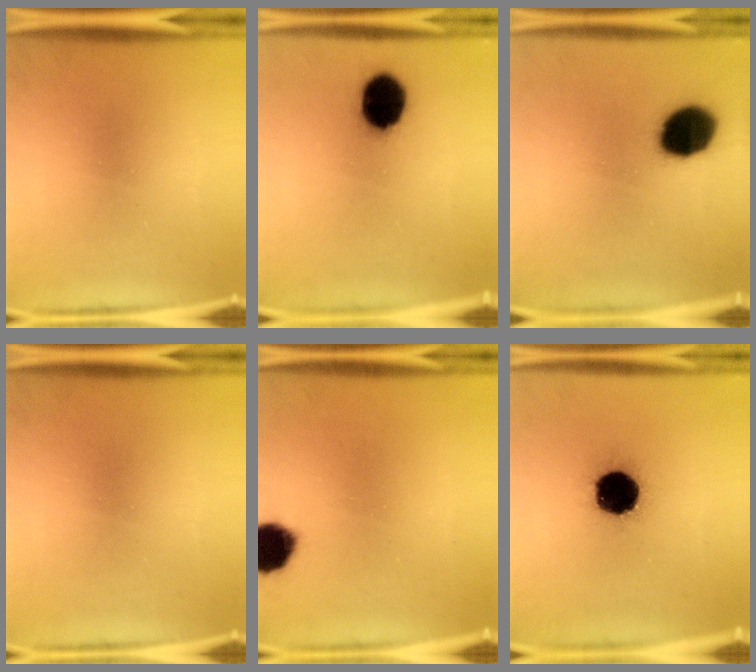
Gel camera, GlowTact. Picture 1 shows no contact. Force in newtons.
{"total": 11.7}
{"total": 14.3}
{"total": 0.0}
{"total": 10.4}
{"total": 19.7}